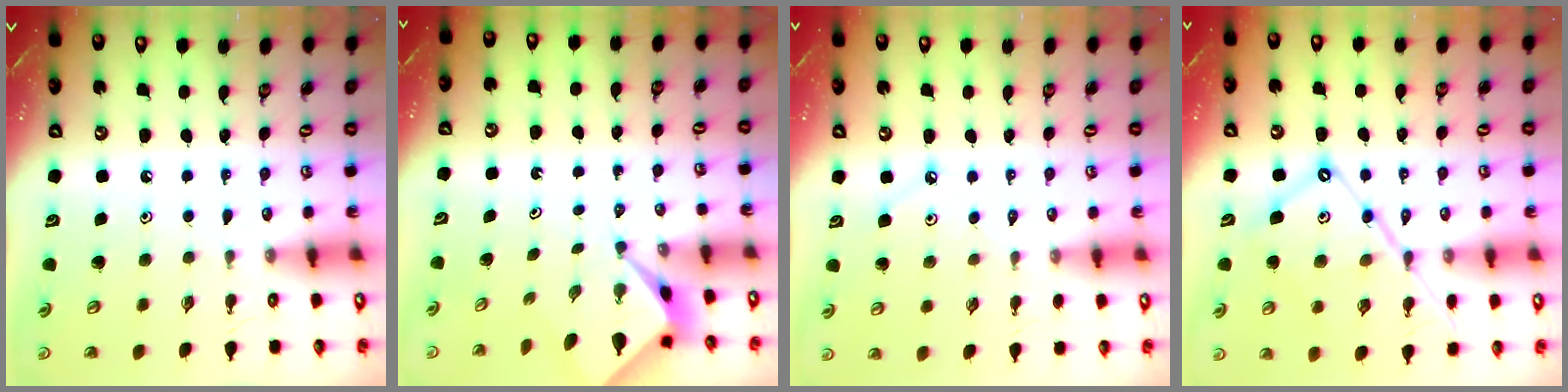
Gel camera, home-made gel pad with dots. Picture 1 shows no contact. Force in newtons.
{"total": 2.2, "press": 2.1, "slide": 0.2}
{"total": 1.7, "press": 1.6, "slide": 0.3}
{"total": 13.1, "press": 13.1, "slide": 1.1}